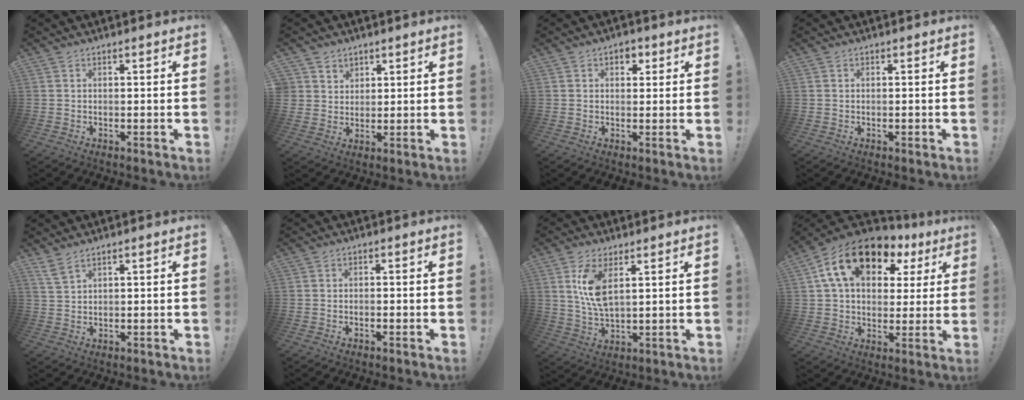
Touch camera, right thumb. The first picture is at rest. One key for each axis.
{"total": 4.5, "fx": 2.9, "fy": 3.4, "fz": 0.0, "tx": 0.000, "ty": -0.024, "tz": 0.055}
{"total": 3.4, "fx": 1.2, "fy": 2.7, "fz": 1.8, "tx": -0.012, "ty": -0.001, "tz": 0.016}
{"total": 0.6, "fx": -0.3, "fy": 0.5, "fz": 0.2, "tx": 0.002, "ty": 0.000, "tz": -0.006}
{"total": 3.7, "fx": 2.7, "fy": 1.3, "fz": 2.2, "tx": -0.046, "ty": -0.009, "tz": 0.051}
{"total": 0.9, "fx": -0.8, "fy": 0.3, "fz": 0.3, "tx": -0.012, "ty": 0.005, "tz": -0.012}
{"total": 9.0, "fx": 3.9, "fy": 3.7, "fz": 7.2, "tx": -0.136, "ty": -0.021, "tz": 0.065}
{"total": 18.2, "fx": 8.9, "fy": 11.2, "fz": 11.3, "tx": -0.190, "ty": -0.030, "tz": 0.160}